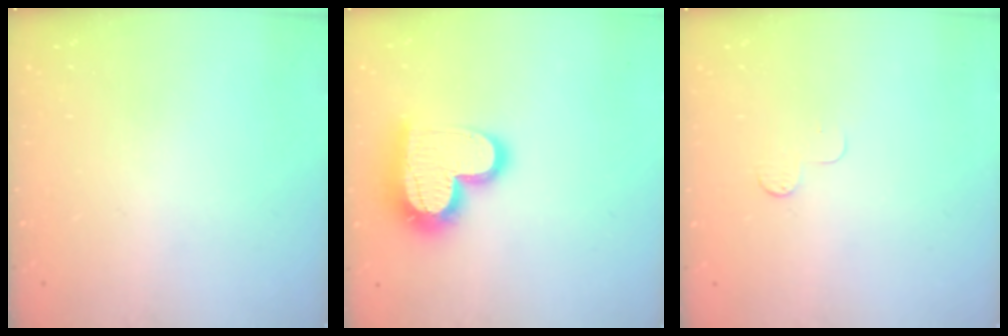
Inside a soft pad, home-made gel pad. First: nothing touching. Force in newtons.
{"total": 18.6, "press": 18.6, "slide": 1.3}
{"total": 4.5, "press": 4.5, "slide": 0.3}